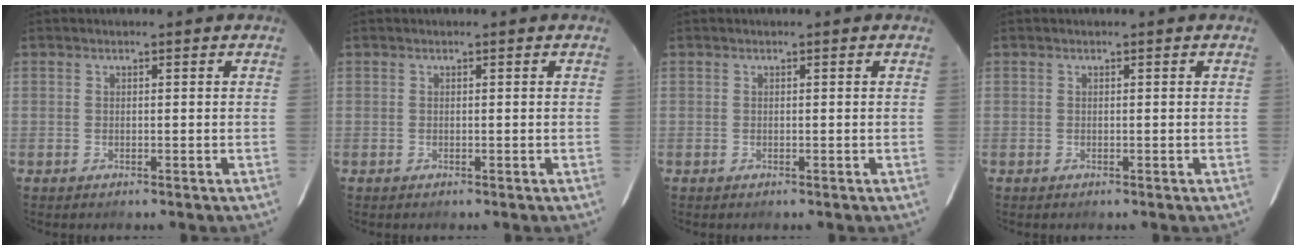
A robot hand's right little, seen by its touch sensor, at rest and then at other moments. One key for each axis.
{"total": 0.0}
{"total": 0.0}
{"total": 0.0}